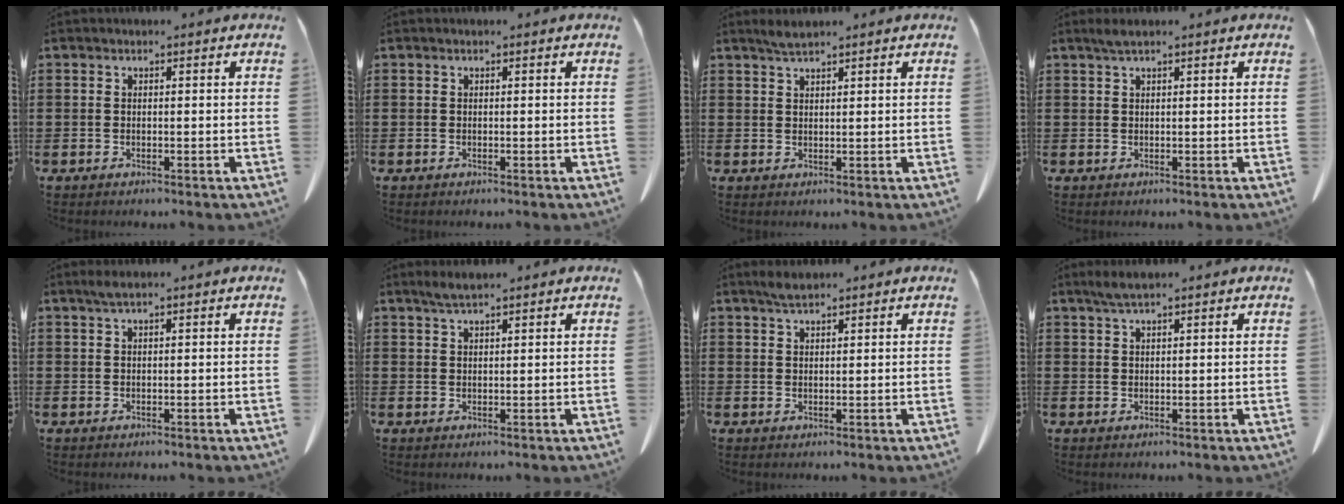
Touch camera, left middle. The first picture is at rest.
{"total": 0.0}
{"total": 1.8, "force": [1.5, 0.2, 0.9], "torque": [-0.021, 0.001, 0.027]}
{"total": 1.4, "force": [0.9, 0.1, 1.0], "torque": [-0.022, 0.001, 0.016]}
{"total": 1.2, "force": [0.6, 0.1, 1.0], "torque": [-0.021, 0.001, 0.011]}
{"total": 2.0, "force": [1.6, 0.2, 1.2], "torque": [-0.026, 0.002, 0.028]}
{"total": 2.1, "force": [1.7, 0.5, 1.1], "torque": [-0.026, 0.004, 0.030]}
{"total": 2.1, "force": [1.5, 0.2, 1.4], "torque": [-0.030, 0.002, 0.027]}